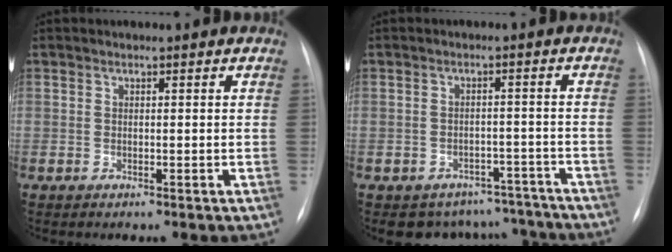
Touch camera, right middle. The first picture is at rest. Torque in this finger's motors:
{"motor_torque": [0.85, -1.09, 0.31, 0.04]}